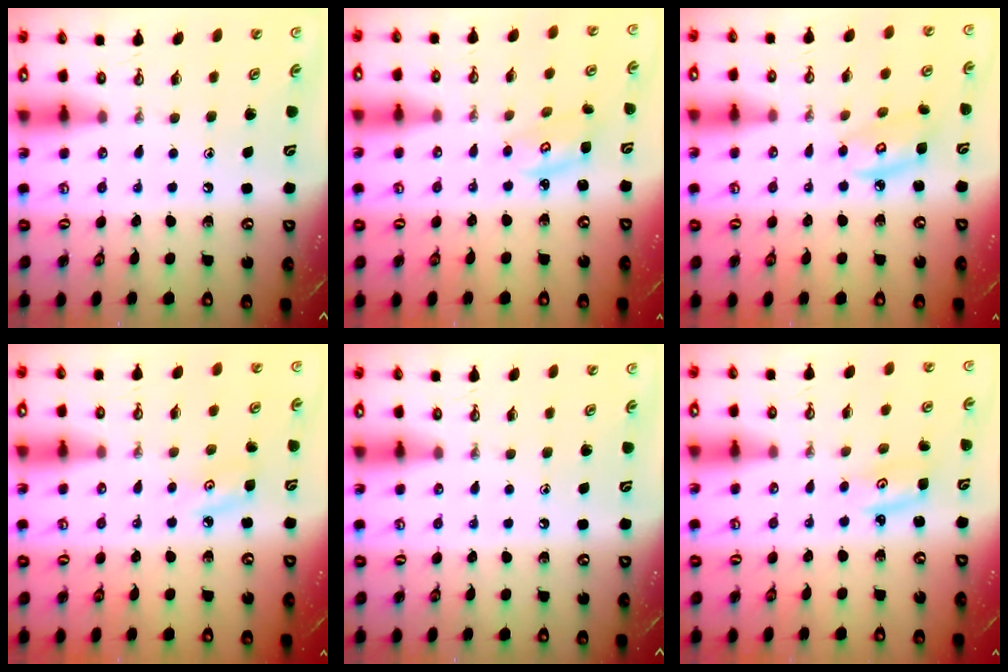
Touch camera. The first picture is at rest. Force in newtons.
{"total": 3.0, "press": 3.0, "slide": 0.3}
{"total": 5.5, "press": 5.5, "slide": 0.3}
{"total": 5.1, "press": 5.0, "slide": 0.6}
{"total": 0.0}
{"total": 3.2, "press": 3.2, "slide": 0.3}